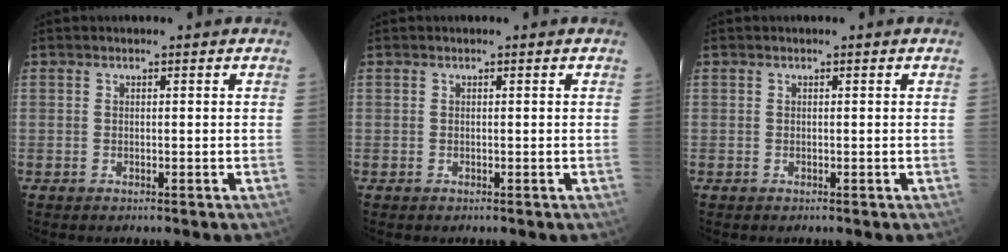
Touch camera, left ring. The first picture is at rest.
{"total": 0.0}
{"total": 0.0}